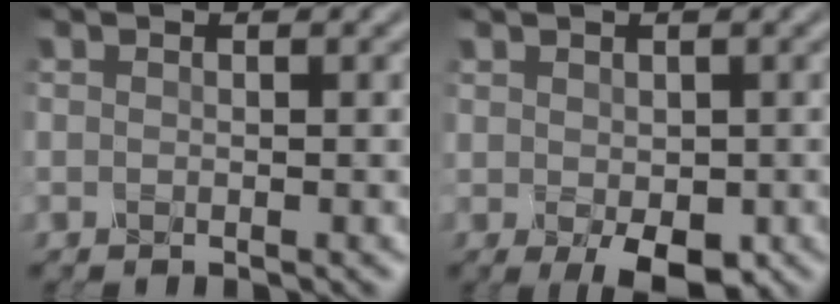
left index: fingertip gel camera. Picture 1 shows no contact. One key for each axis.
{"total": 3.0, "fx": -1.0, "fy": 1.6, "fz": 2.3, "tx": -0.039, "ty": -0.011, "tz": -0.007}